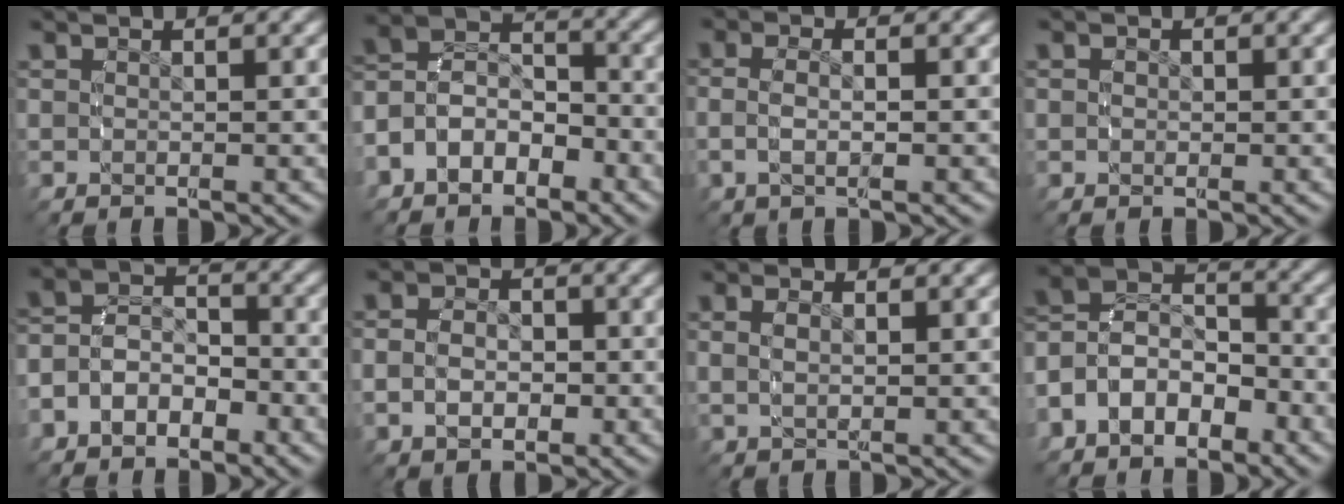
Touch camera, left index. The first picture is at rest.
{"total": 7.3, "force": [-1.9, 6.0, 3.9], "torque": [-0.085, 0.000, -0.044]}
{"total": 2.9, "force": [-0.3, 1.4, 2.6], "torque": [-0.060, 0.001, -0.005]}
{"total": 0.8, "force": [0.0, 0.7, 0.4], "torque": [-0.004, 0.002, -0.002]}
{"total": 6.6, "force": [-2.2, 5.3, 3.2], "torque": [-0.071, -0.003, -0.048]}
{"total": 4.3, "force": [-0.8, 3.5, 2.5], "torque": [-0.051, 0.001, -0.017]}
{"total": 2.0, "force": [0.5, 1.0, 1.7], "torque": [-0.034, 0.004, 0.012]}
{"total": 8.2, "force": [-1.3, 6.7, 4.6], "torque": [-0.102, -0.002, -0.033]}